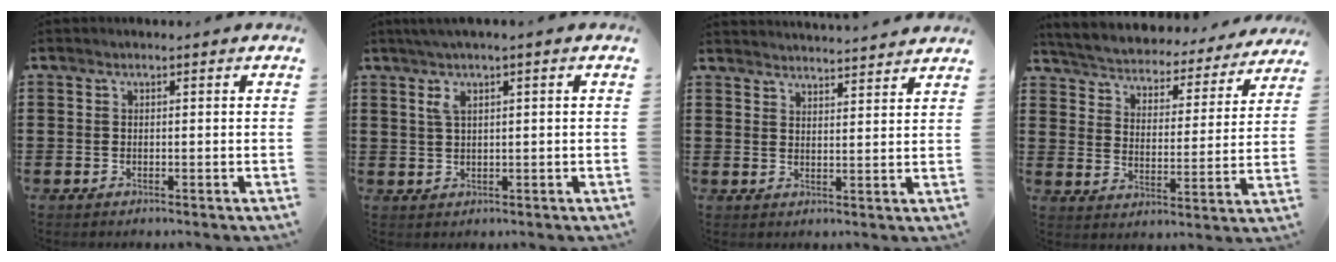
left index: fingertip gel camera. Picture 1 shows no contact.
{"total": 2.9, "force": [0.9, 0.4, 2.7], "torque": [-0.053, 0.002, 0.015]}
{"total": 3.1, "force": [3.1, -0.5, -0.2], "torque": [-0.006, -0.019, 0.056]}
{"total": 3.7, "force": [3.6, 0.2, 0.0], "torque": [-0.025, -0.036, 0.054]}